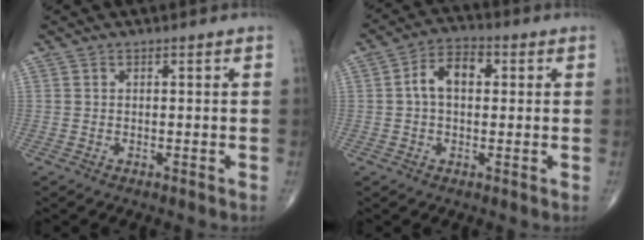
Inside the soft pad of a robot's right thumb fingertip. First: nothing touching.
{"total": 7.0, "force": [0.9, 4.3, 5.4], "torque": [-0.087, 0.022, 0.009]}